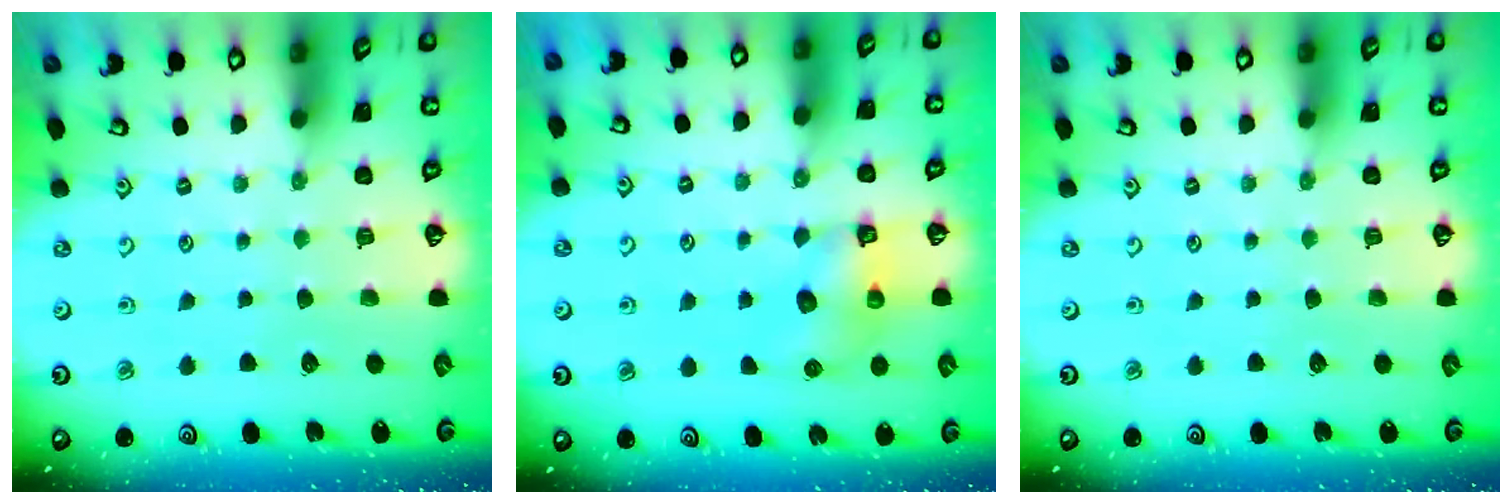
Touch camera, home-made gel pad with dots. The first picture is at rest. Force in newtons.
{"total": 6.0, "press": 6.0, "slide": 0.1}
{"total": 0.0}